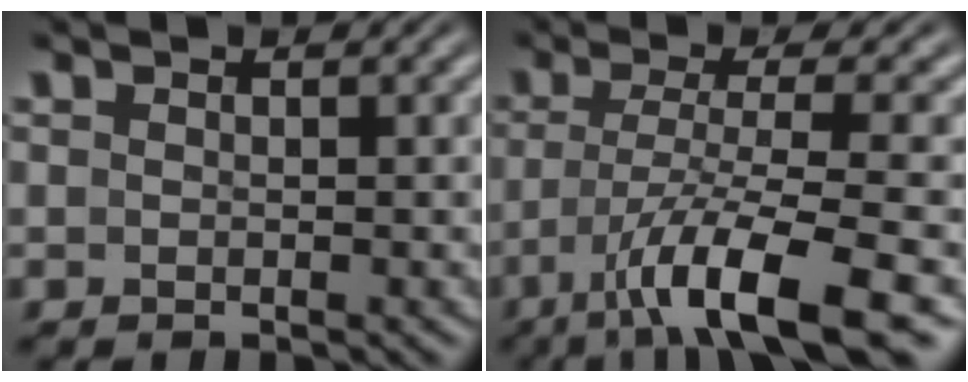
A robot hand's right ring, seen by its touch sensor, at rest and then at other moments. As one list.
[{"total": 8.4, "force": [-4.2, 2.0, 7.0], "torque": [-0.114, -0.024, -0.048]}]